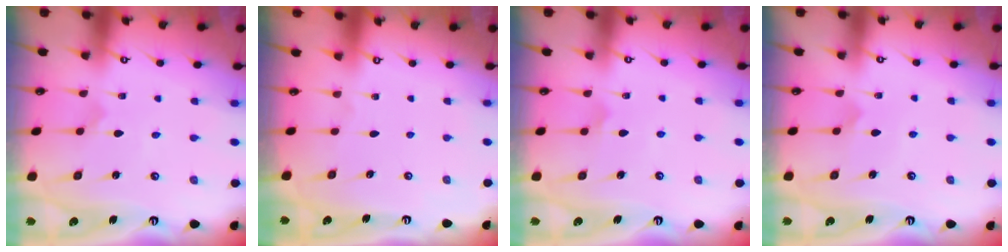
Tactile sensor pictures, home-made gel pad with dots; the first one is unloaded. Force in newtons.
{"total": 0.0}
{"total": 3.7, "press": 3.6, "slide": 0.6}
{"total": 4.4, "press": 4.4, "slide": 0.5}